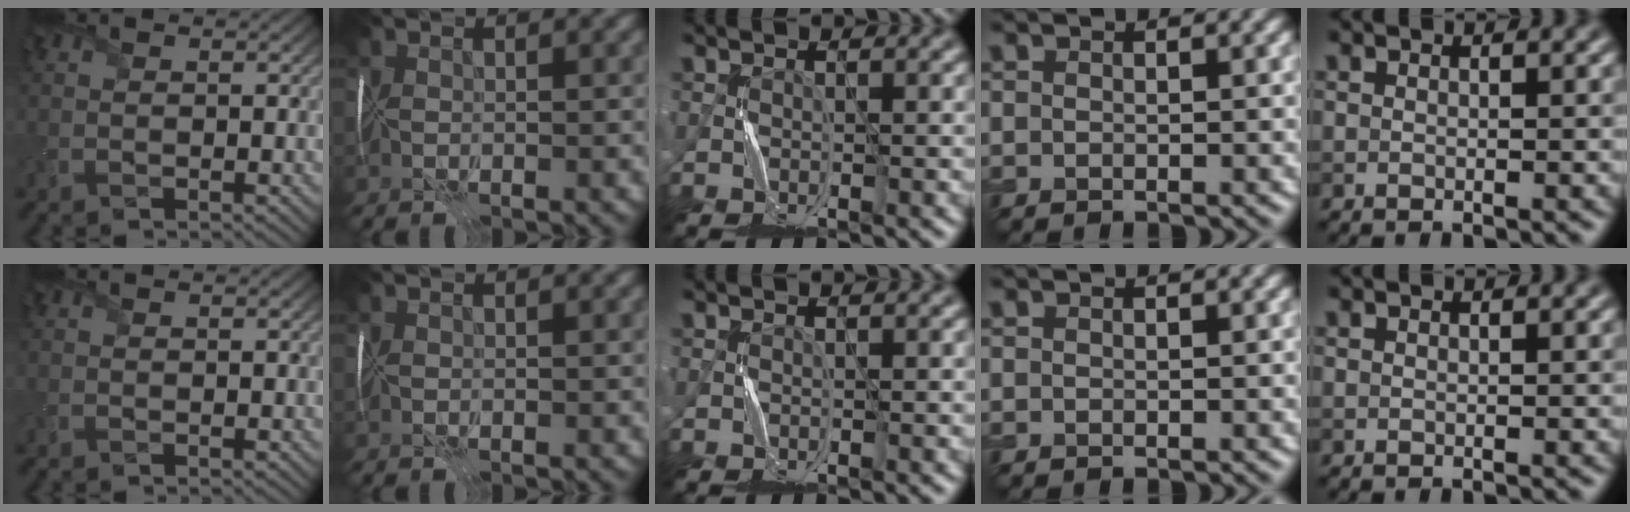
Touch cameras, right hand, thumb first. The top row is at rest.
{}